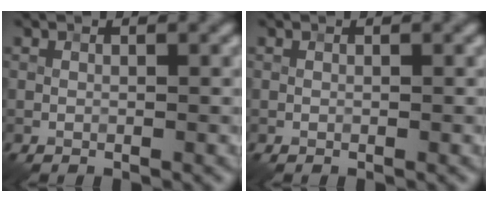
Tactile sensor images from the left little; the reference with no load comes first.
{"total": 0.0}